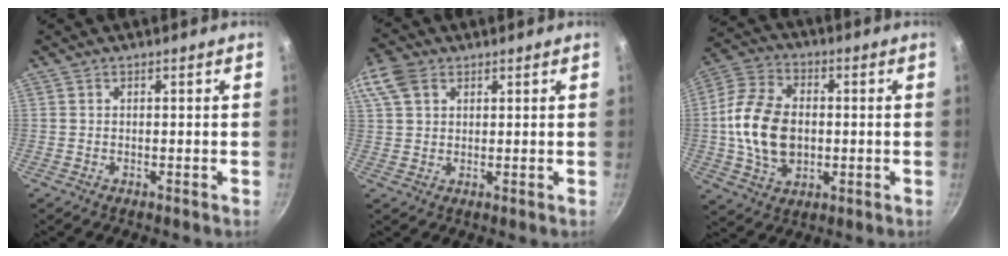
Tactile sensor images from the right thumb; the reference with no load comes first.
{"total": 7.0, "force": [3.2, 4.7, 4.0], "torque": [-0.077, 0.007, 0.056]}
{"total": 15.2, "force": [-0.4, 10.4, 11.1], "torque": [-0.192, 0.012, -0.011]}